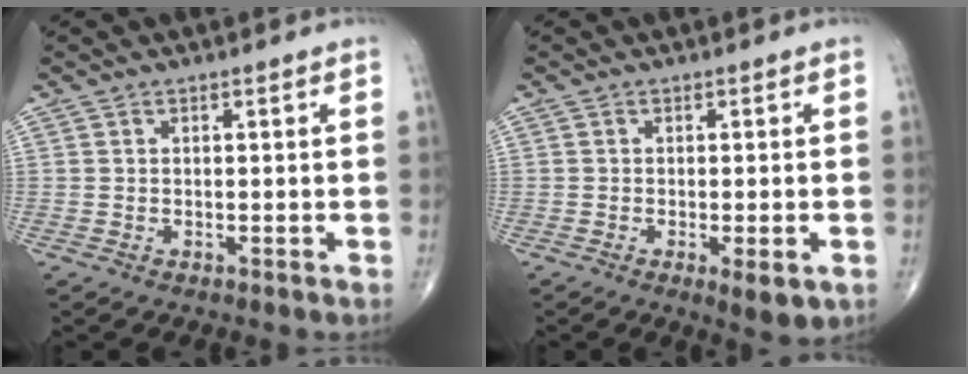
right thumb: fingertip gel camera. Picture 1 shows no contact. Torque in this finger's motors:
{"motor_torque": [-0.36, 0.46, -0.15, -0.21, 0.02]}